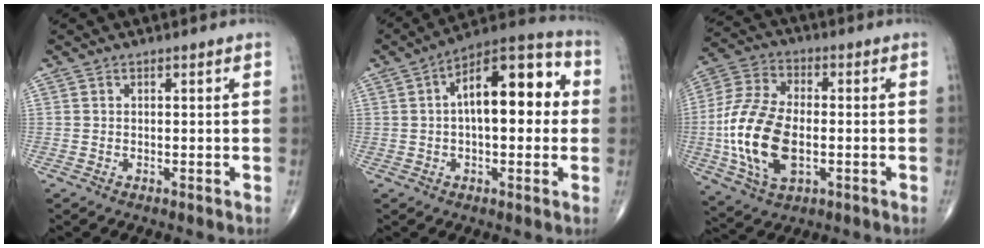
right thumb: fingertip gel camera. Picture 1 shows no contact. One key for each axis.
{"total": 16.3, "fx": 2.2, "fy": 7.5, "fz": 14.3, "tx": -0.188, "ty": 0.038, "tz": 0.022}
{"total": 17.3, "fx": -2.6, "fy": 9.6, "fz": 14.1, "tx": -0.290, "ty": 0.009, "tz": -0.047}